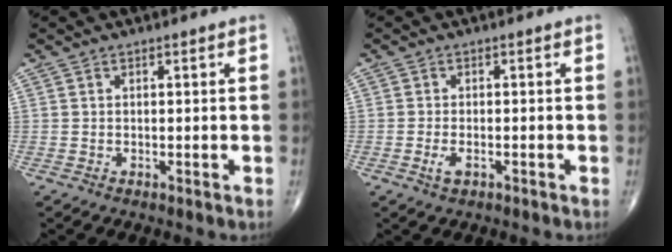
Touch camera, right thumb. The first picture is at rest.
{"total": 2.2, "force": [-0.9, 1.0, 1.7], "torque": [-0.037, 0.000, -0.017]}